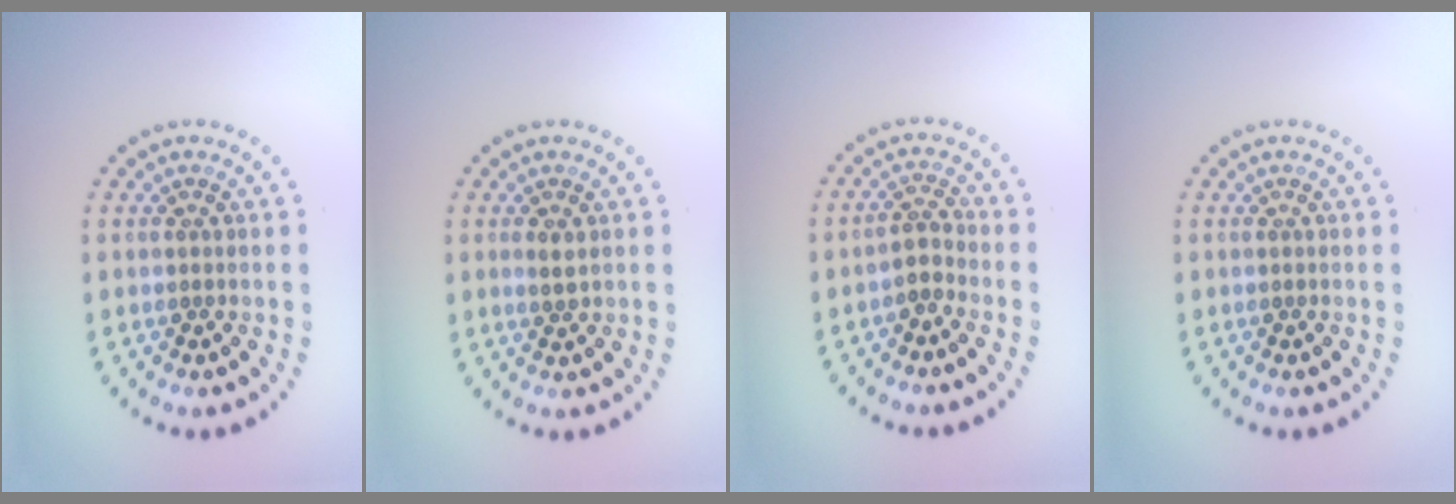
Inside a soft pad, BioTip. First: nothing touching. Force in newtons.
{"total": 1.1, "press": 1.0, "slide": 0.4}
{"total": 1.6, "press": 1.3, "slide": 1.0}
{"total": 0.0}